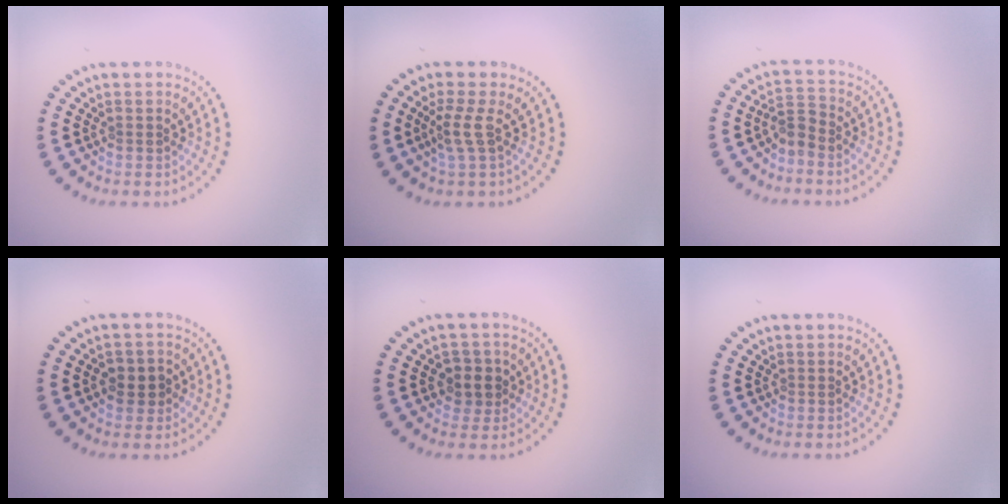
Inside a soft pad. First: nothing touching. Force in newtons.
{"total": 2.0, "press": 1.5, "slide": 1.4}
{"total": 1.7, "press": 1.4, "slide": 0.9}
{"total": 2.3, "press": 2.2, "slide": 0.6}
{"total": 2.5, "press": 2.3, "slide": 0.9}
{"total": 0.0}